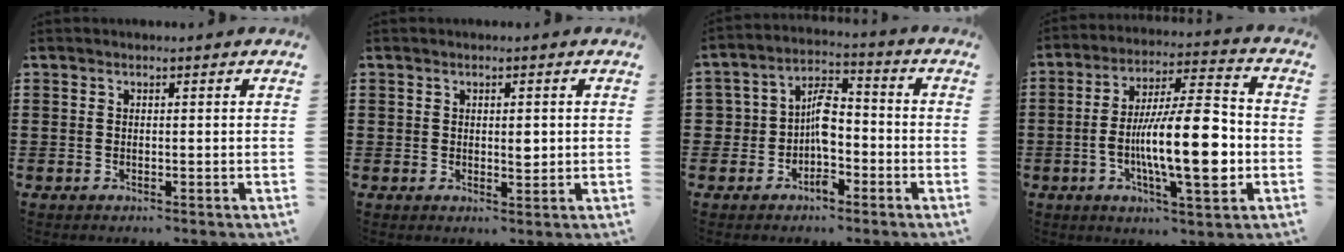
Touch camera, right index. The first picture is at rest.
{"total": 2.1, "force": [0.3, 1.1, 1.7], "torque": [-0.027, 0.002, 0.003]}
{"total": 6.5, "force": [-2.0, 4.2, 4.6], "torque": [-0.086, 0.018, -0.037]}
{"total": 15.7, "force": [-2.7, 4.5, 14.9], "torque": [-0.261, -0.008, -0.049]}